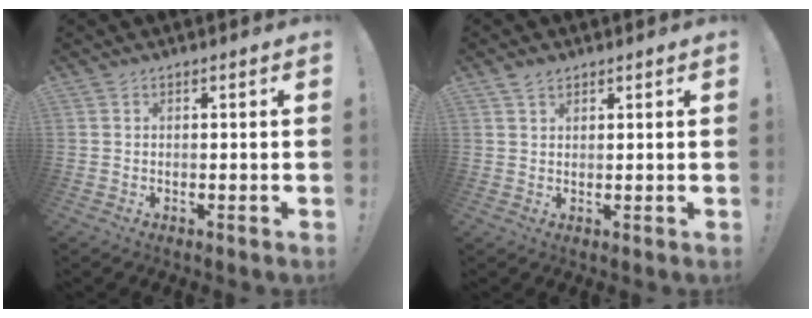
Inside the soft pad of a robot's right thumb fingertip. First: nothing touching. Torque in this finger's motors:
{"motor_torque": [0.00, 0.14, 0.01, -0.17, 0.00]}